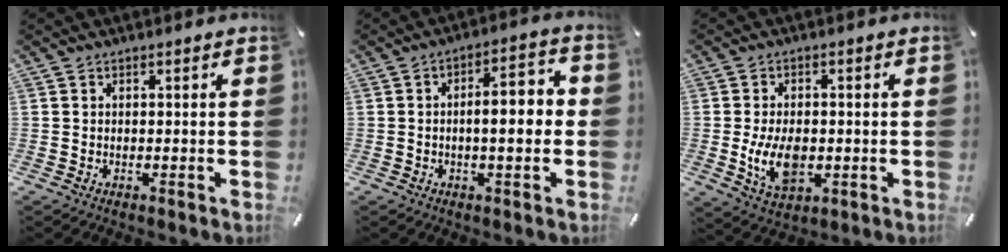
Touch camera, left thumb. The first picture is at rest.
{"total": 8.8, "force": [-1.0, 3.3, 8.1], "torque": [-0.111, 0.004, -0.026]}
{"total": 9.6, "force": [-1.5, 6.0, 7.4], "torque": [-0.151, -0.003, -0.024]}